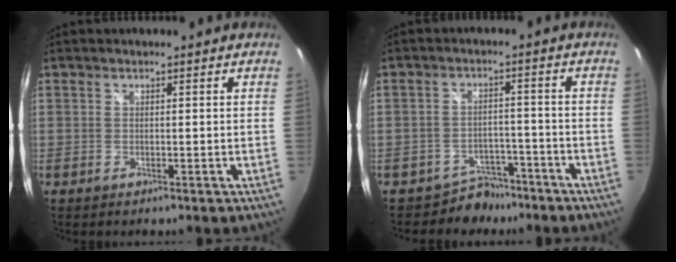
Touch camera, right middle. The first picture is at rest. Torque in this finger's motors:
{"motor_torque": [0.00, -0.14, -0.03, -0.02]}